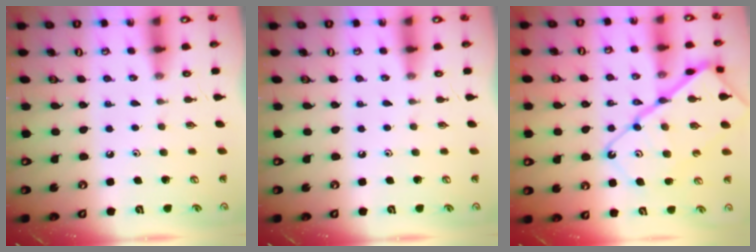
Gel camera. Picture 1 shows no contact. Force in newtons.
{"total": 0.0}
{"total": 19.8, "press": 19.7, "slide": 1.9}